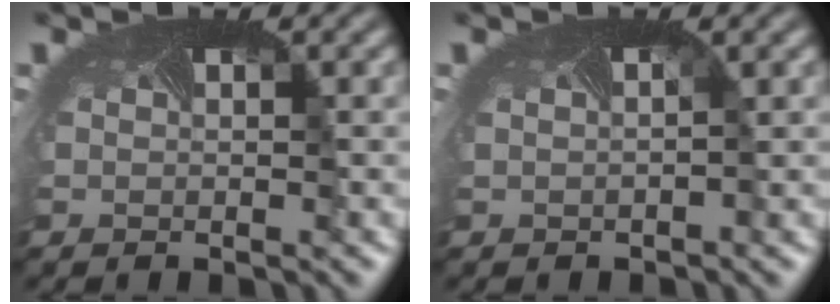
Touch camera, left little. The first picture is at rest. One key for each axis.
{"total": 0.5, "fx": 0.3, "fy": 0.4, "fz": 0.0, "tx": 0.006, "ty": 0.014, "tz": -0.003}